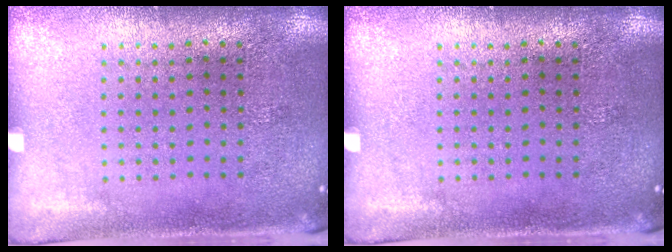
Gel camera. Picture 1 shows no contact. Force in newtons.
{"total": 0.0}